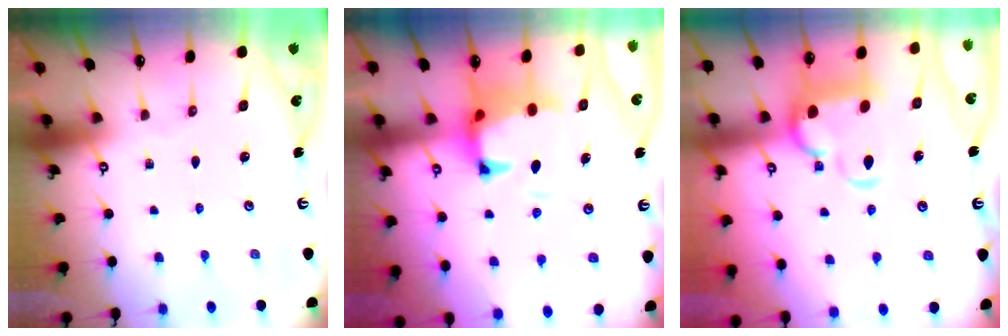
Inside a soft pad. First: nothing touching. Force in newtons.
{"total": 2.8, "press": 2.4, "slide": 1.3}
{"total": 7.3, "press": 7.0, "slide": 1.8}